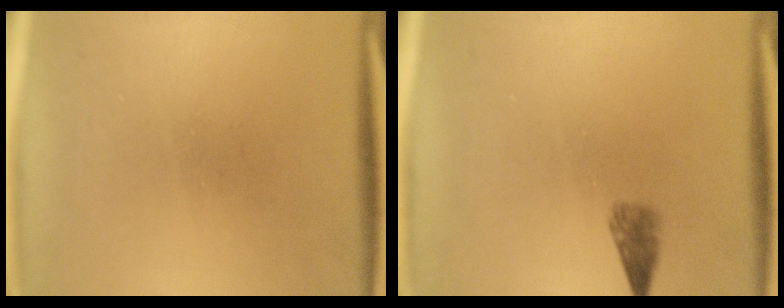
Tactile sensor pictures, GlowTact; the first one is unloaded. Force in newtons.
{"total": 1.9}